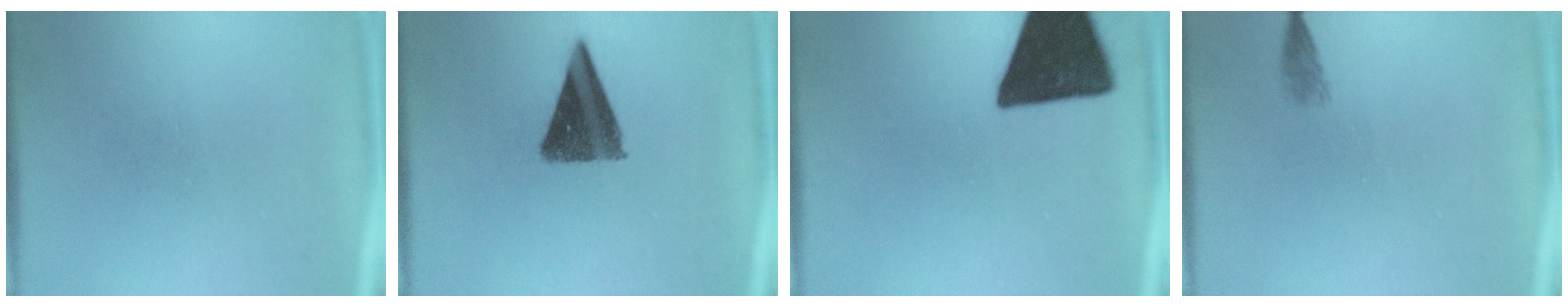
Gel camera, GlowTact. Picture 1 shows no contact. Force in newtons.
{"total": 11.2}
{"total": 18.8}
{"total": 1.3}